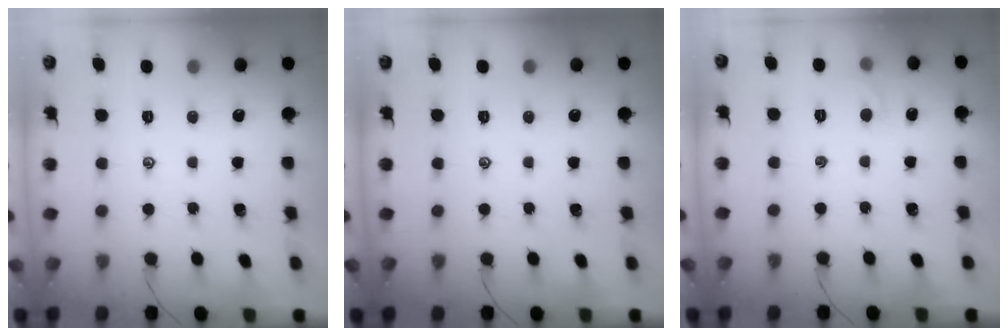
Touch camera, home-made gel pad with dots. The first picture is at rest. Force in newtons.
{"total": 0.0}
{"total": 3.1, "press": 2.9, "slide": 1.0}